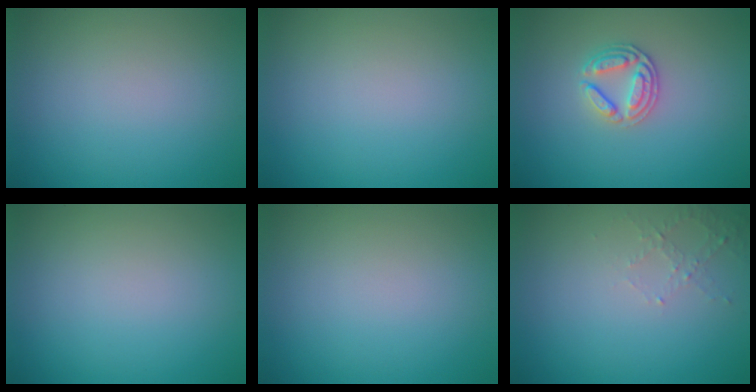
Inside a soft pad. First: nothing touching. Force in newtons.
{"total": 0.0}
{"total": 2.6, "press": 2.5, "slide": 0.7}
{"total": 0.0}
{"total": 0.0}
{"total": 1.3, "press": 1.3, "slide": 0.4}